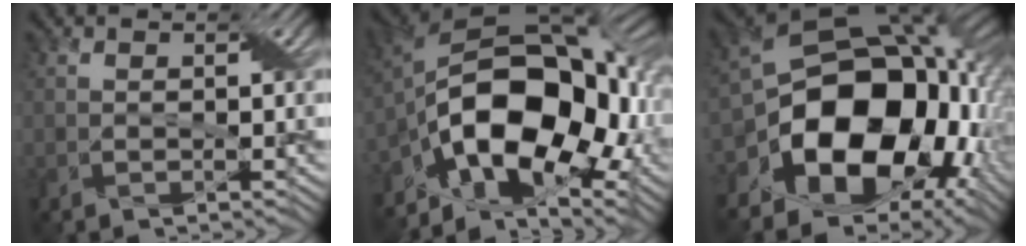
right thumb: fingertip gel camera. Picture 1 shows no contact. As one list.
[{"total": 17.2, "force": [-6.0, 9.9, 12.7], "torque": [-0.224, -0.002, -0.107]}, {"total": 20.4, "force": [-3.7, 14.8, 13.5], "torque": [-0.251, -0.024, -0.057]}]